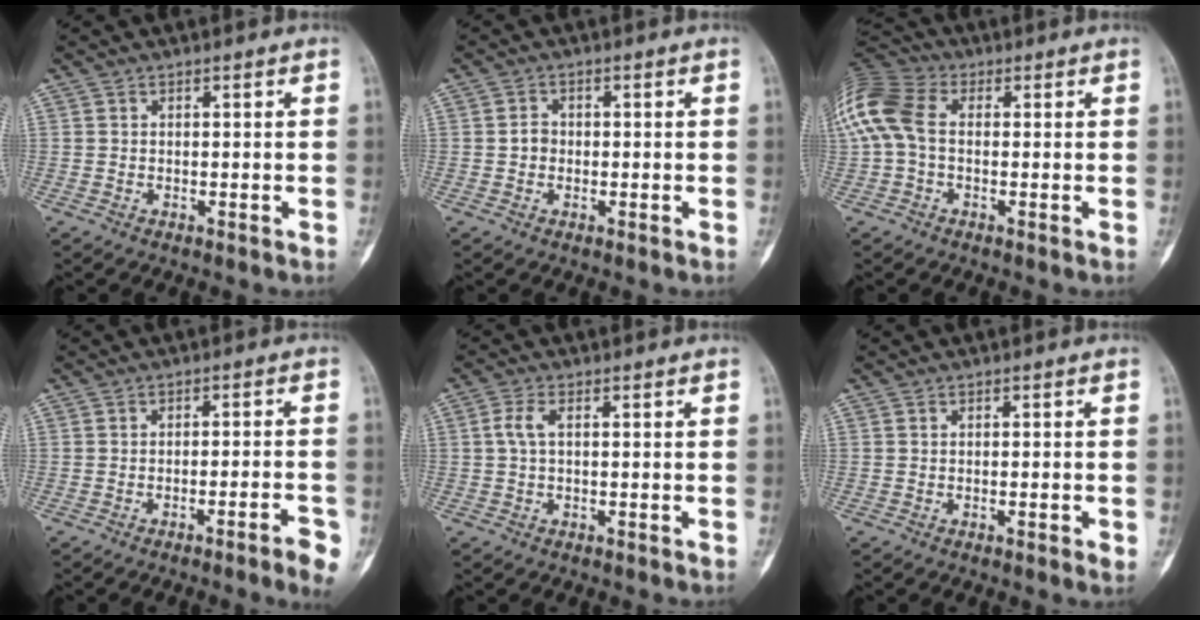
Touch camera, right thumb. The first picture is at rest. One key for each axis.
{"total": 2.1, "fx": -0.2, "fy": 1.9, "fz": 1.0, "tx": -0.007, "ty": 0.009, "tz": -0.007}
{"total": 13.7, "fx": 1.0, "fy": 9.3, "fz": 10.0, "tx": -0.239, "ty": 0.029, "tz": 0.009}
{"total": 5.4, "fx": -3.0, "fy": 0.4, "fz": 4.5, "tx": -0.064, "ty": 0.018, "tz": -0.039}
{"total": 2.7, "fx": 0.3, "fy": 1.2, "fz": 2.4, "tx": -0.060, "ty": 0.006, "tz": 0.003}
{"total": 1.9, "fx": -0.6, "fy": 0.4, "fz": 1.8, "tx": -0.028, "ty": -0.003, "tz": -0.008}